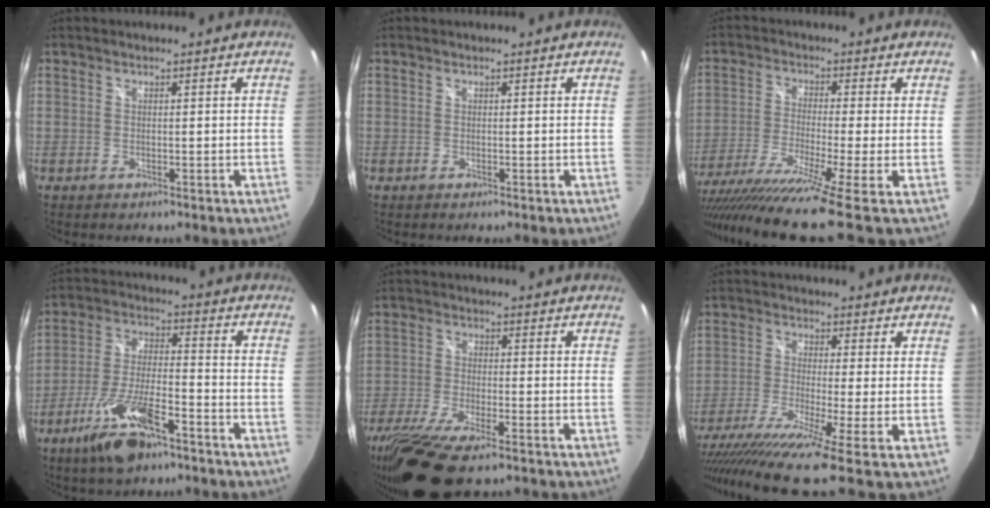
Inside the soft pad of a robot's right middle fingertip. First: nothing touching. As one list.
[{"total": 0.0}, {"total": 15.9, "force": [-11.9, -1.8, 10.4], "torque": [-0.204, -0.075, -0.203]}, {"total": 12.9, "force": [-8.3, 3.9, 9.1], "torque": [-0.192, -0.014, -0.152]}, {"total": 16.0, "force": [-11.7, 4.0, 10.2], "torque": [-0.226, -0.055, -0.212]}, {"total": 13.1, "force": [-9.5, -1.5, 8.9], "torque": [-0.181, -0.064, -0.169]}]